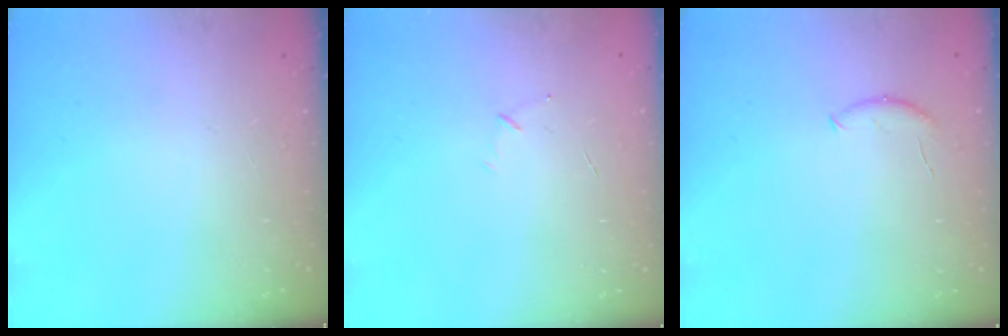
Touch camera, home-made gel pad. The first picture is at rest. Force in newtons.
{"total": 3.6, "press": 3.5, "slide": 0.9}
{"total": 5.3, "press": 5.2, "slide": 0.6}